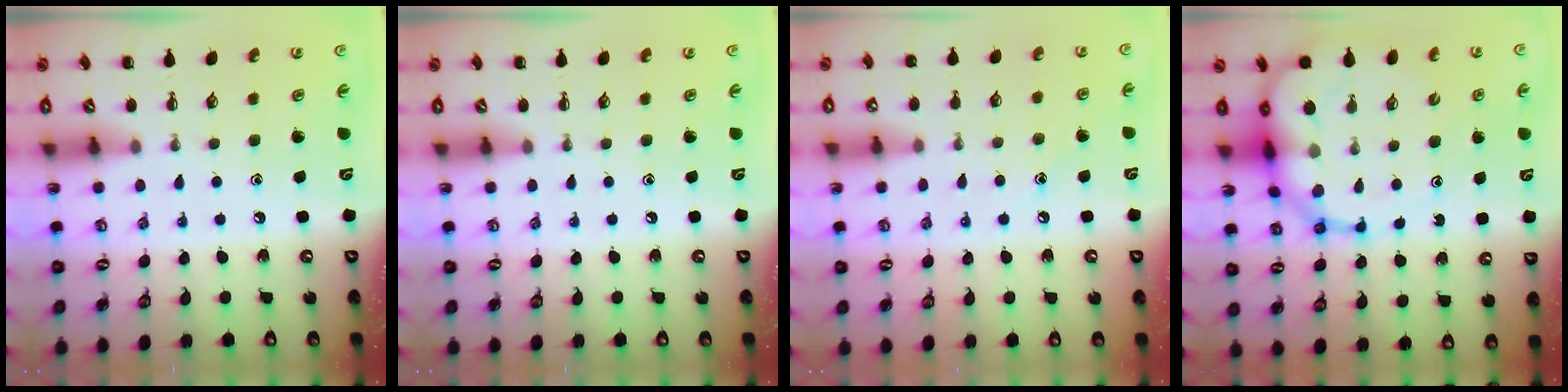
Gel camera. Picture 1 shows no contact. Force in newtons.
{"total": 0.0}
{"total": 6.6, "press": 6.4, "slide": 1.7}
{"total": 15.5, "press": 15.0, "slide": 4.1}